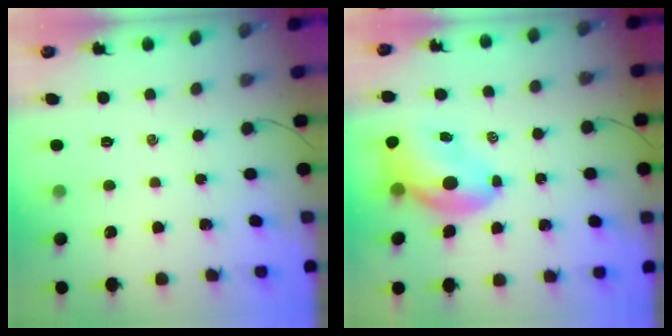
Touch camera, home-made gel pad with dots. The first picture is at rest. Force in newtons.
{"total": 7.6, "press": 7.3, "slide": 2.2}